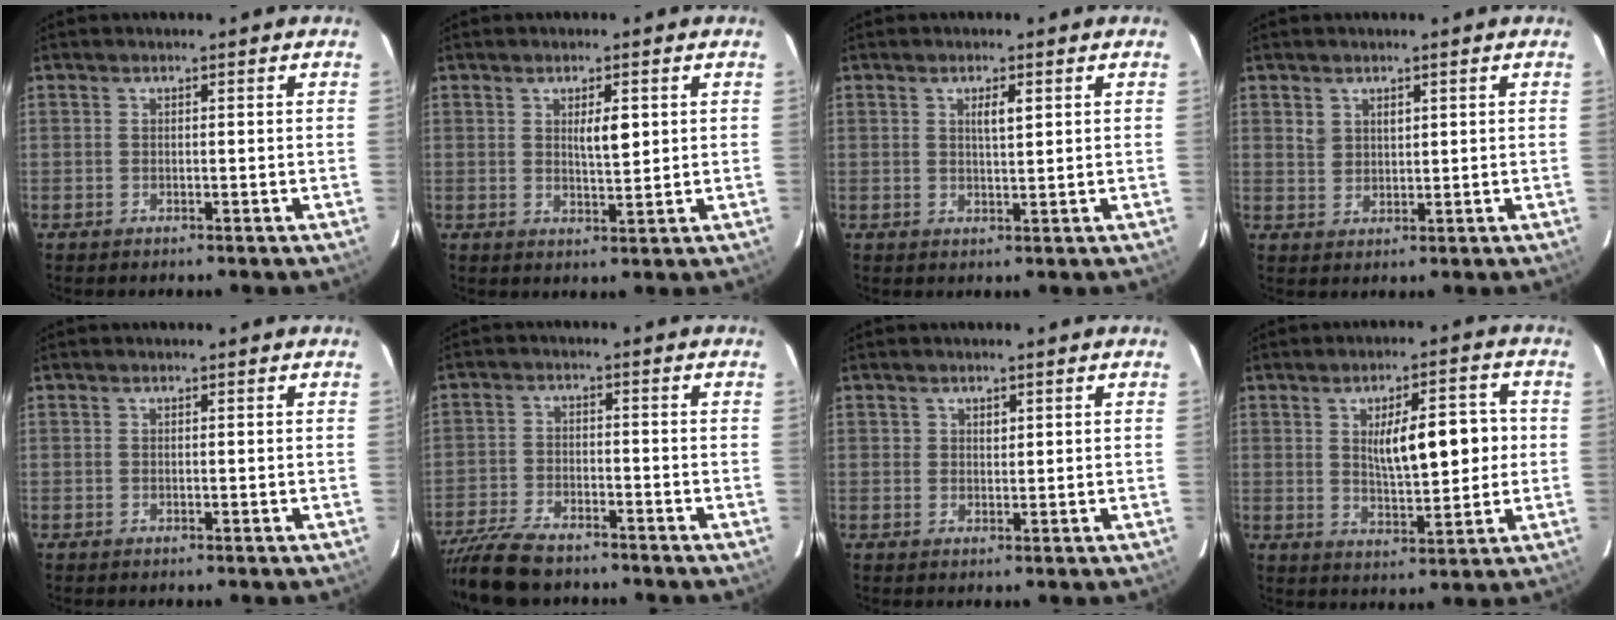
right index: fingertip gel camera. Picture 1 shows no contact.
{"total": 3.4, "force": [1.0, 0.8, 3.1], "torque": [-0.051, -0.004, 0.018]}
{"total": 2.4, "force": [1.0, 0.5, 2.2], "torque": [-0.038, 0.000, 0.016]}
{"total": 2.6, "force": [1.4, 1.9, 1.1], "torque": [-0.022, 0.006, 0.032]}
{"total": 0.0}
{"total": 9.9, "force": [-8.6, 2.5, 4.2], "torque": [-0.079, -0.017, -0.142]}
{"total": 1.3, "force": [0.7, 0.9, 0.6], "torque": [-0.006, -0.003, 0.011]}
{"total": 10.4, "force": [1.4, 3.1, 9.8], "torque": [-0.148, 0.015, 0.029]}